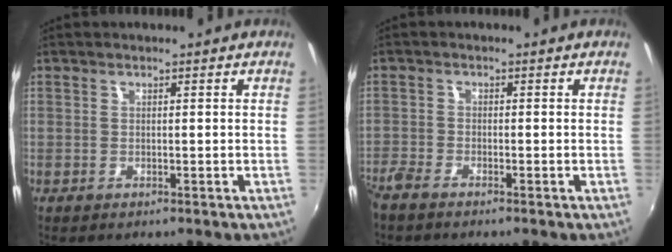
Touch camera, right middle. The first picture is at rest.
{"total": 3.3, "force": [-2.9, 0.7, 1.2], "torque": [-0.039, -0.012, -0.061]}